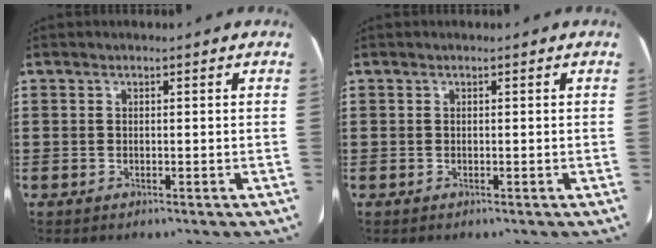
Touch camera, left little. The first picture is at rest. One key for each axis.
{"total": 0.0}